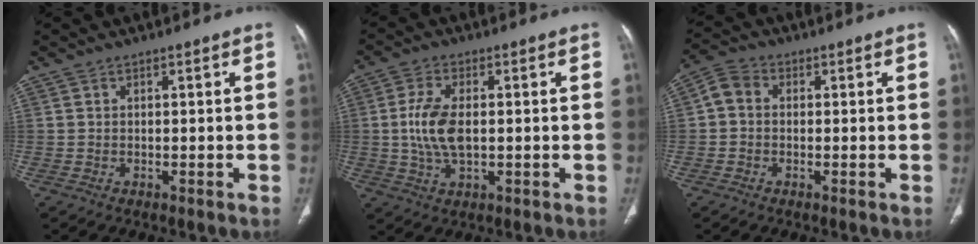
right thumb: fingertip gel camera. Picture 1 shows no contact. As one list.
[{"total": 8.3, "force": [0.1, 4.3, 7.1], "torque": [-0.153, -0.001, 0.003]}, {"total": 4.0, "force": [0.2, 3.2, 2.3], "torque": [-0.040, 0.010, -0.010]}]